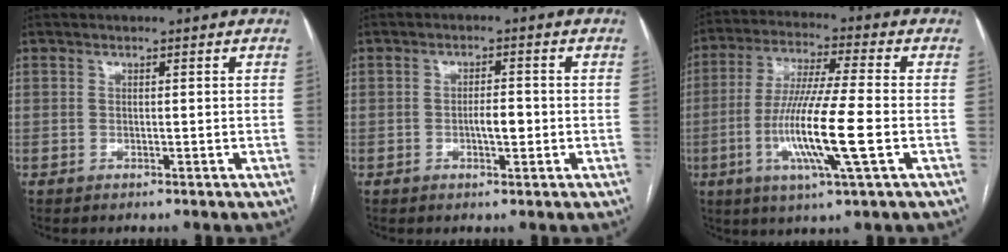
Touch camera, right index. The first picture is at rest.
{"total": 2.8, "force": [-0.6, 0.7, 2.6], "torque": [-0.044, 0.002, -0.010]}
{"total": 13.5, "force": [-3.3, -0.1, 13.1], "torque": [-0.262, -0.016, -0.067]}